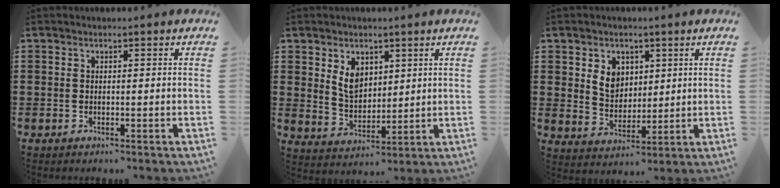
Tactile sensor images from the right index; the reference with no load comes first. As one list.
[{"total": 5.4, "force": [2.5, 3.8, 2.9], "torque": [-0.061, 0.009, 0.046]}, {"total": 5.5, "force": [2.0, 4.5, 2.3], "torque": [-0.055, 0.012, 0.035]}]